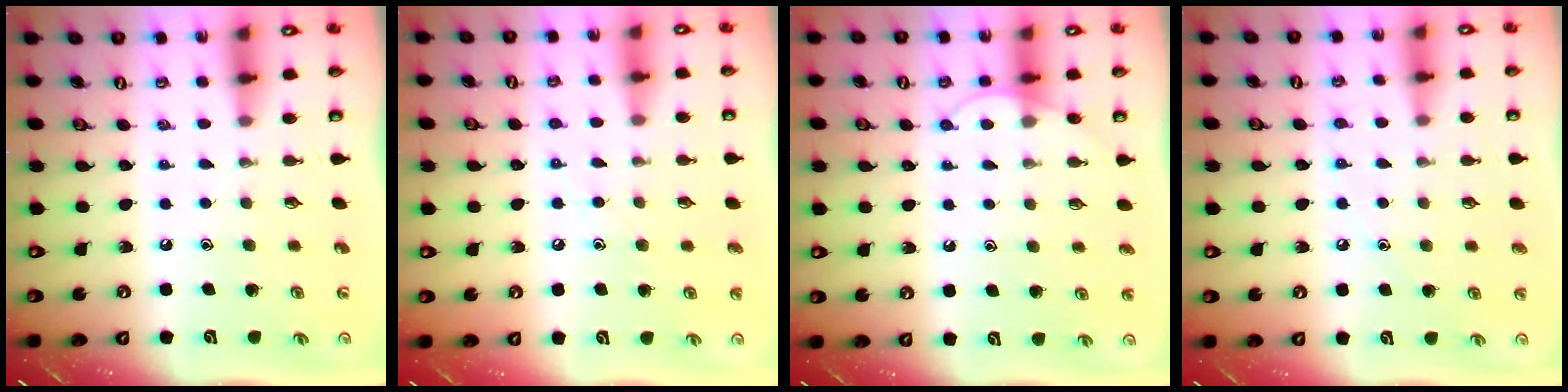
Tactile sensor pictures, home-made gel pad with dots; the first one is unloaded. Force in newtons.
{"total": 7.0, "press": 7.0, "slide": 0.4}
{"total": 5.7, "press": 5.7, "slide": 0.5}
{"total": 4.6, "press": 4.5, "slide": 0.5}